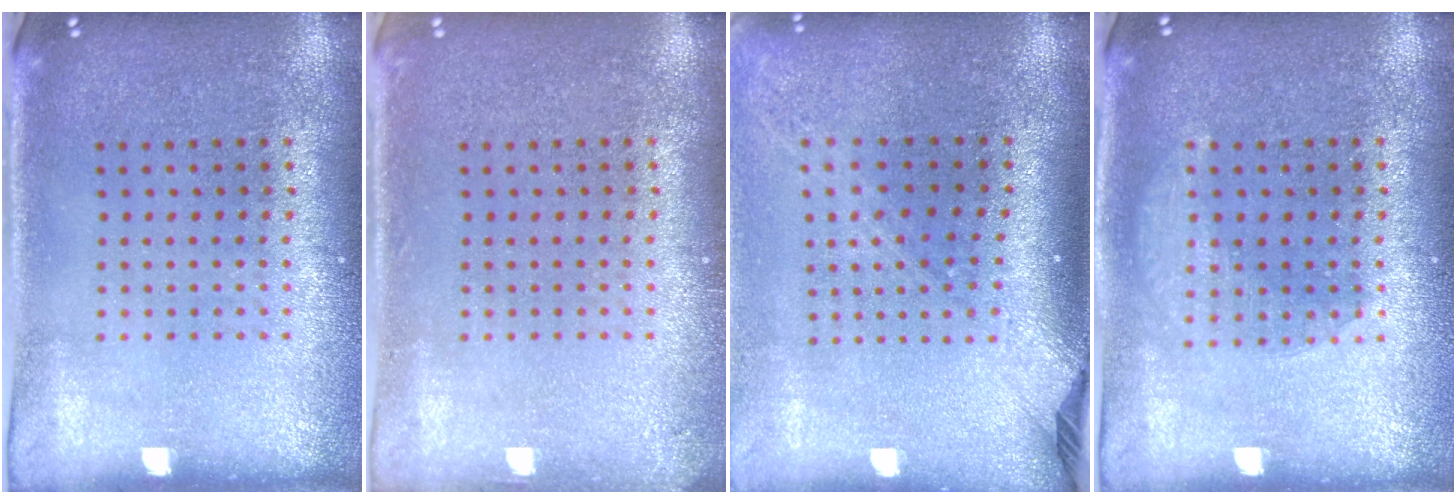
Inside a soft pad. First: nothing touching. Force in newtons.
{"total": 0.9, "press": 0.9, "slide": 0.2}
{"total": 2.2, "press": 1.6, "slide": 1.5}
{"total": 1.7, "press": 1.7, "slide": 0.4}